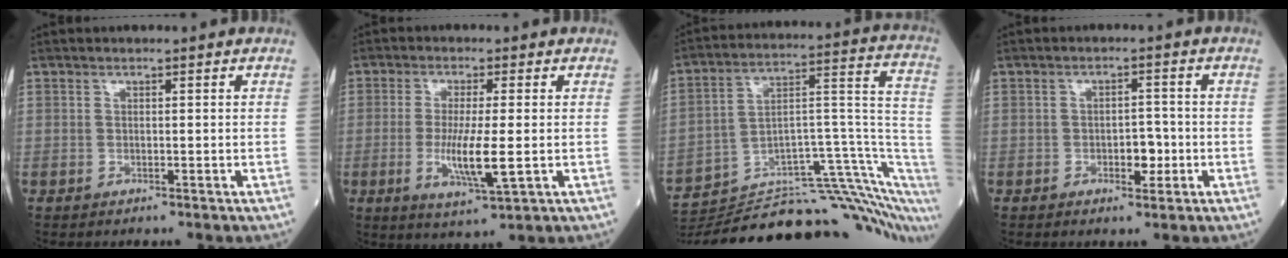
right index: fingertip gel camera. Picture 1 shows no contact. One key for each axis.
{"total": 8.3, "fx": -1.3, "fy": 1.2, "fz": 8.1, "tx": -0.159, "ty": -0.022, "tz": -0.024}
{"total": 34.4, "fx": -29.9, "fy": 3.8, "fz": 16.7, "tx": -0.175, "ty": 0.008, "tz": -0.420}
{"total": 3.8, "fx": -1.1, "fy": 2.0, "fz": 3.0, "tx": -0.049, "ty": 0.009, "tz": -0.011}